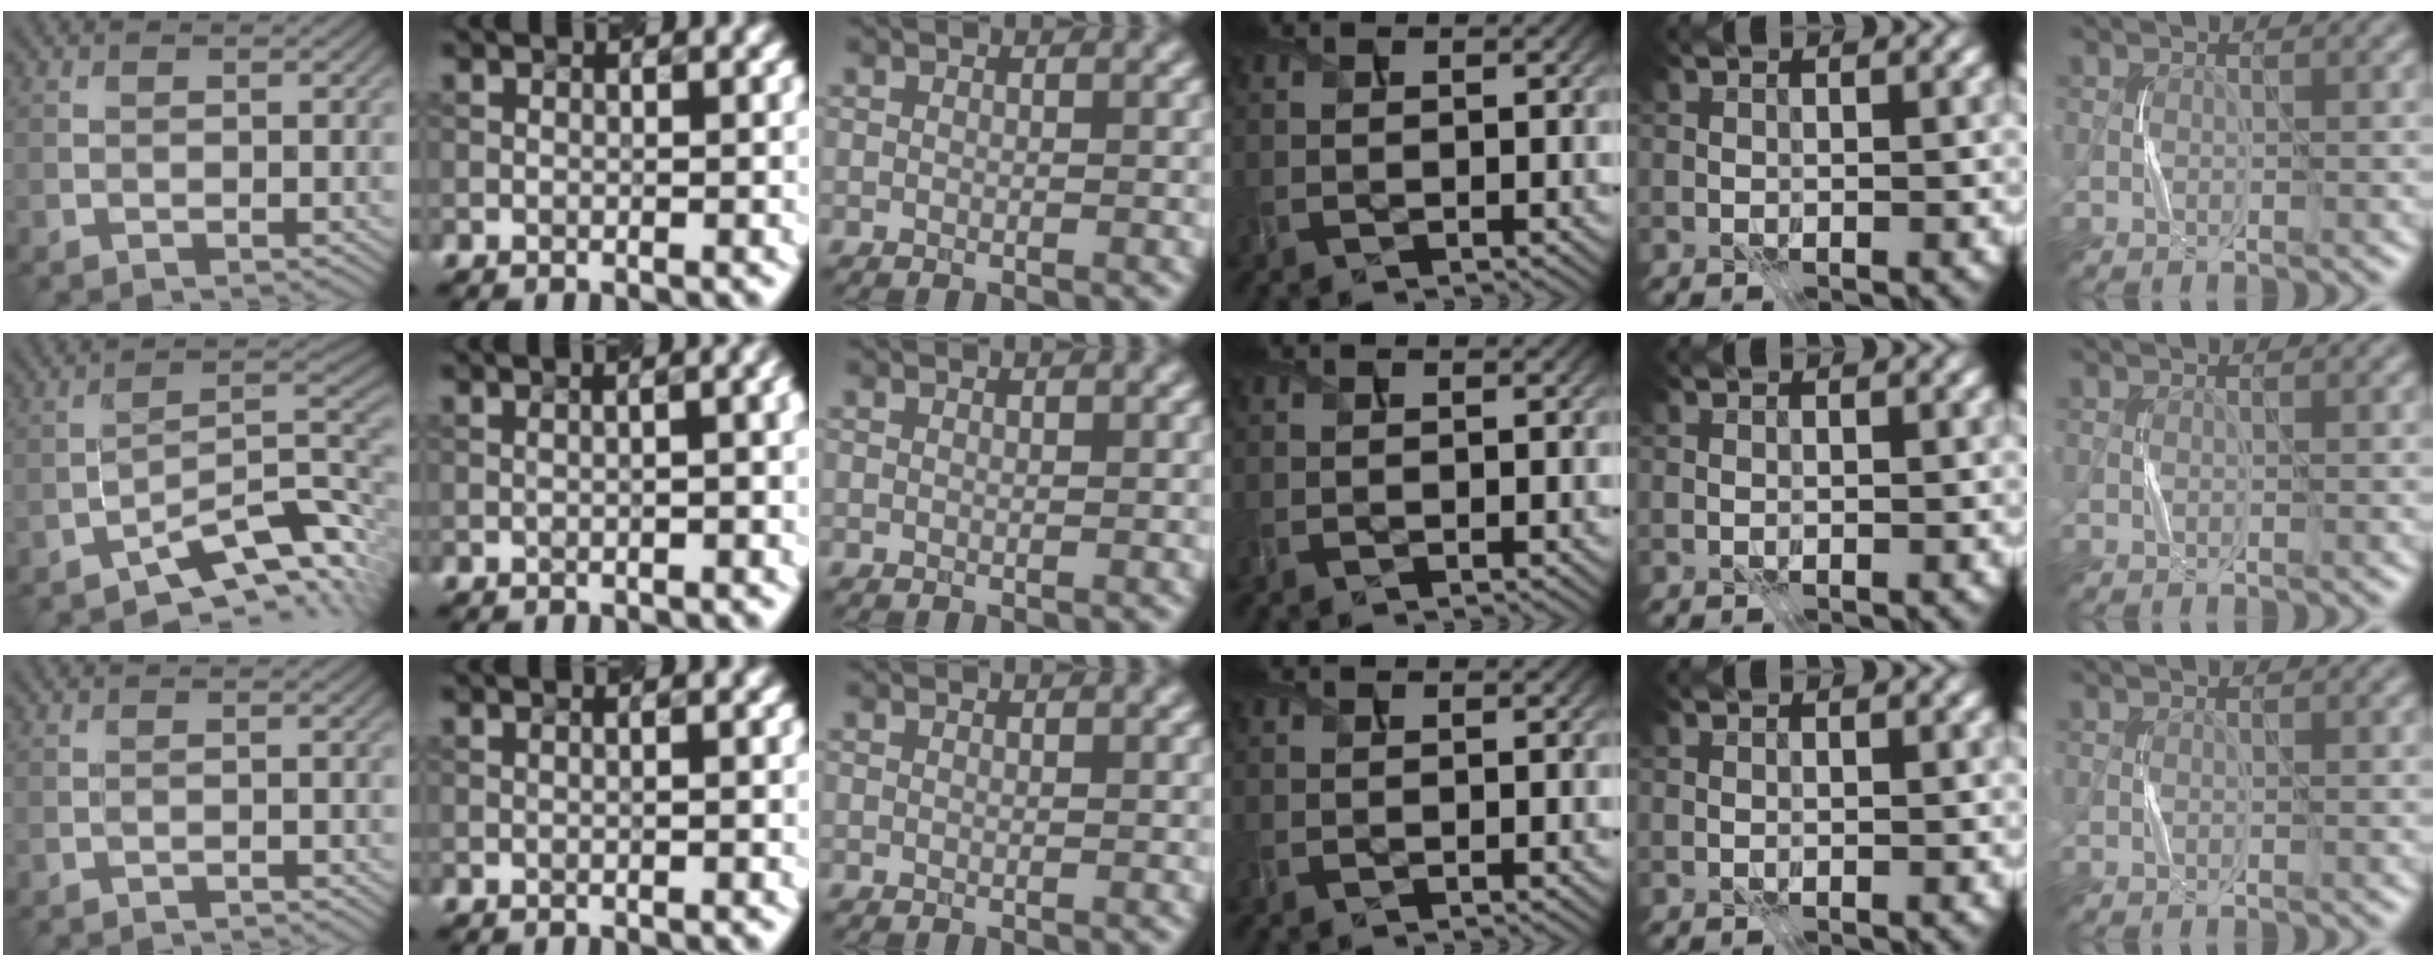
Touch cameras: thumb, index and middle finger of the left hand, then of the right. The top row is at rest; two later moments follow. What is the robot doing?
{"motion": "press", "object": "syringe"}